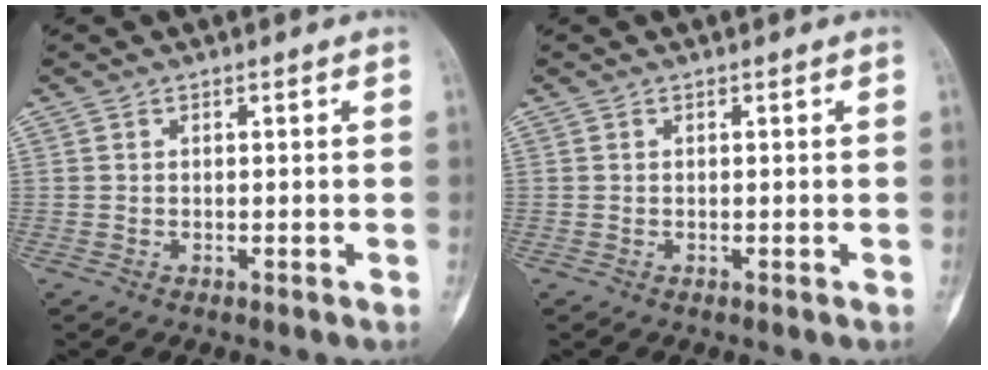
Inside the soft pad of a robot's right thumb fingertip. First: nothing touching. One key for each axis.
{"total": 0.0}